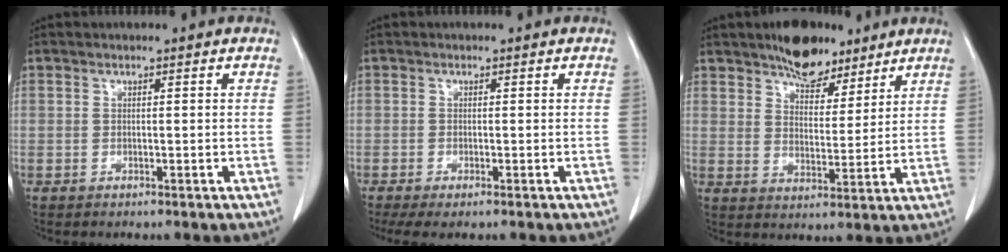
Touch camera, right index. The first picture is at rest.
{"total": 3.7, "force": [-2.7, 0.7, 2.5], "torque": [-0.038, -0.010, -0.042]}
{"total": 8.8, "force": [6.8, 4.0, 3.9], "torque": [-0.054, 0.003, 0.111]}